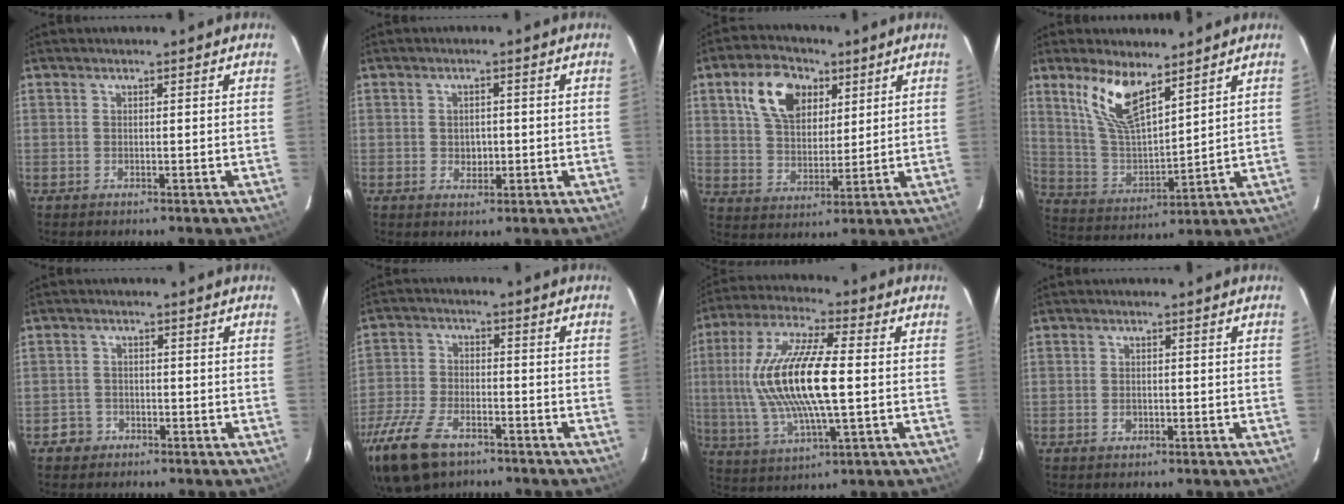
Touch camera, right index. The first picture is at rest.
{"total": 3.6, "force": [-0.4, 2.8, 2.1], "torque": [-0.036, 0.004, -0.001]}
{"total": 12.4, "force": [5.6, 7.8, 7.8], "torque": [-0.147, 0.024, 0.103]}
{"total": 11.9, "force": [7.7, 4.1, 8.1], "torque": [-0.164, 0.004, 0.162]}
{"total": 3.0, "force": [-1.6, 2.6, 0.0], "torque": [-0.001, 0.016, -0.026]}
{"total": 16.9, "force": [-11.1, 8.5, 9.4], "torque": [-0.241, -0.029, -0.210]}
{"total": 17.9, "force": [0.4, 4.9, 17.2], "torque": [-0.342, 0.003, 0.009]}
{"total": 1.7, "force": [-0.7, 1.3, 0.8], "torque": [-0.016, 0.002, -0.010]}